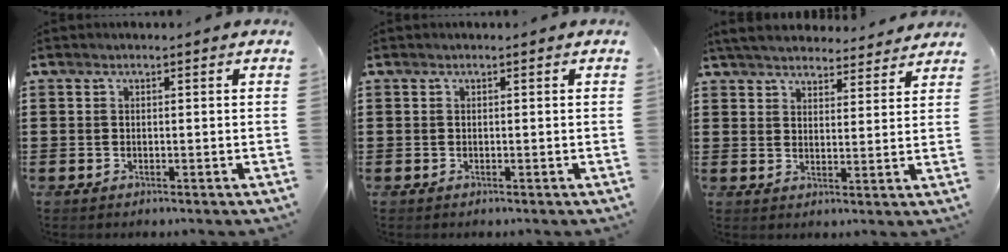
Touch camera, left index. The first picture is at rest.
{"total": 0.0}
{"total": 5.1, "force": [4.9, 0.7, 1.1], "torque": [-0.040, -0.021, 0.089]}